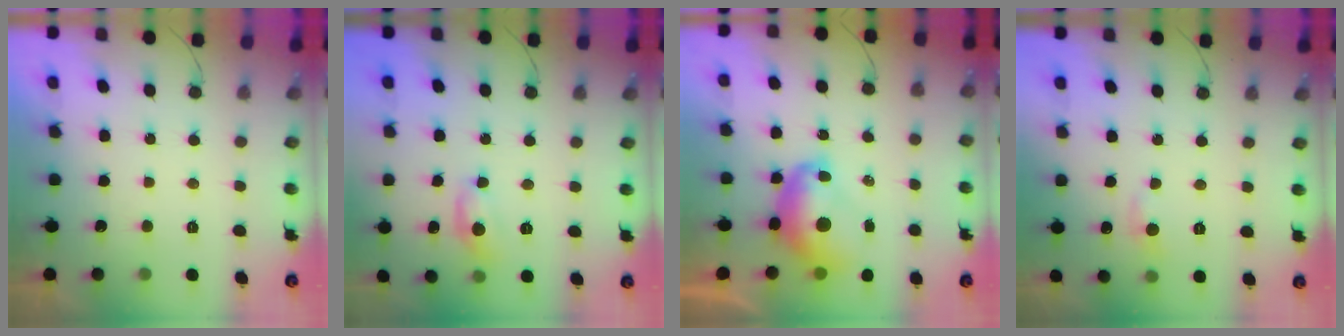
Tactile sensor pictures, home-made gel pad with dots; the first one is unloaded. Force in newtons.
{"total": 7.5, "press": 7.4, "slide": 0.4}
{"total": 10.1, "press": 10.0, "slide": 1.1}
{"total": 5.9, "press": 5.9, "slide": 0.9}